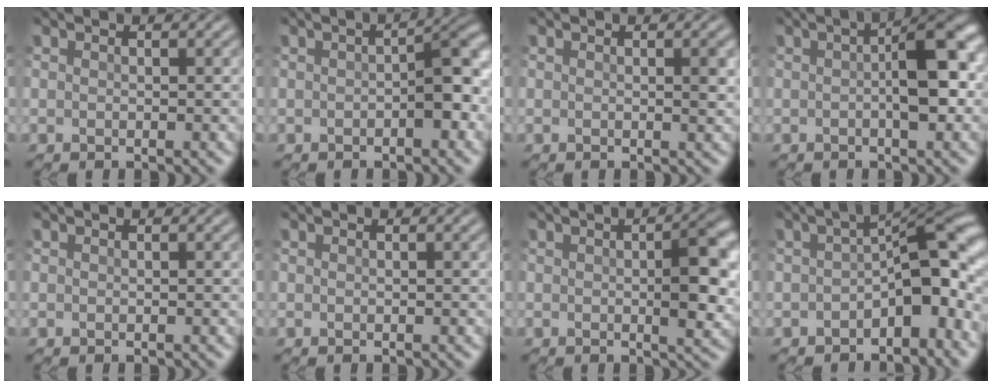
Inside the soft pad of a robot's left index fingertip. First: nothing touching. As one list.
[{"total": 4.7, "force": [-0.7, 2.0, 4.2], "torque": [-0.059, 0.008, -0.013]}, {"total": 1.3, "force": [0.2, 0.5, 1.1], "torque": [-0.022, -0.001, 0.005]}, {"total": 6.0, "force": [0.4, 2.0, 5.6], "torque": [-0.091, 0.012, 0.004]}, {"total": 0.0}, {"total": 0.0}, {"total": 5.4, "force": [-0.1, 2.2, 4.9], "torque": [-0.076, 0.001, 0.001]}, {"total": 10.2, "force": [-2.1, 5.1, 8.6], "torque": [-0.104, 0.003, -0.040]}]